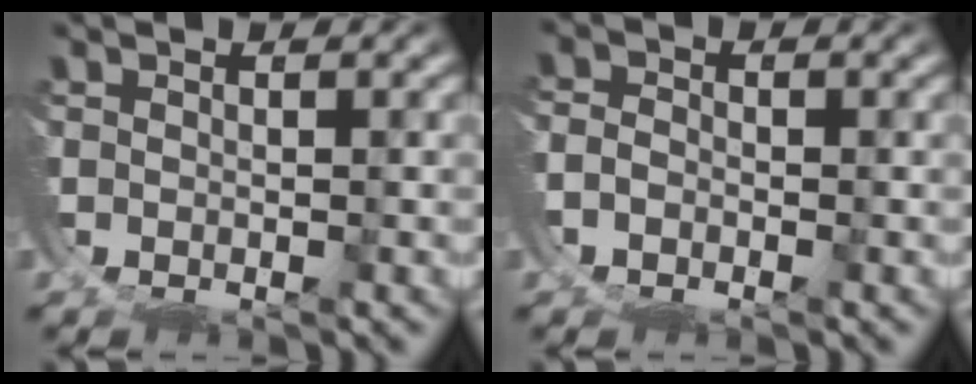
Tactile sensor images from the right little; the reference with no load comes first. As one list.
[{"total": 1.7, "force": [-0.9, 1.4, 0.3], "torque": [-0.012, -0.006, -0.018]}]